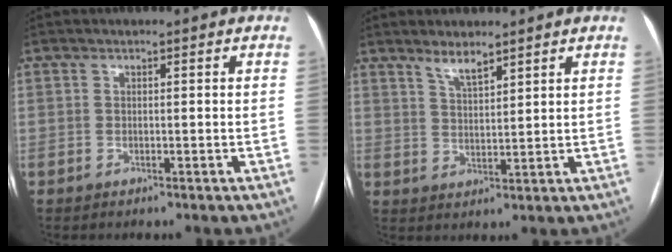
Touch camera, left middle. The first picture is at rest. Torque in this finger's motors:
{"motor_torque": [0.58, -0.52, 0.03, 0.02]}